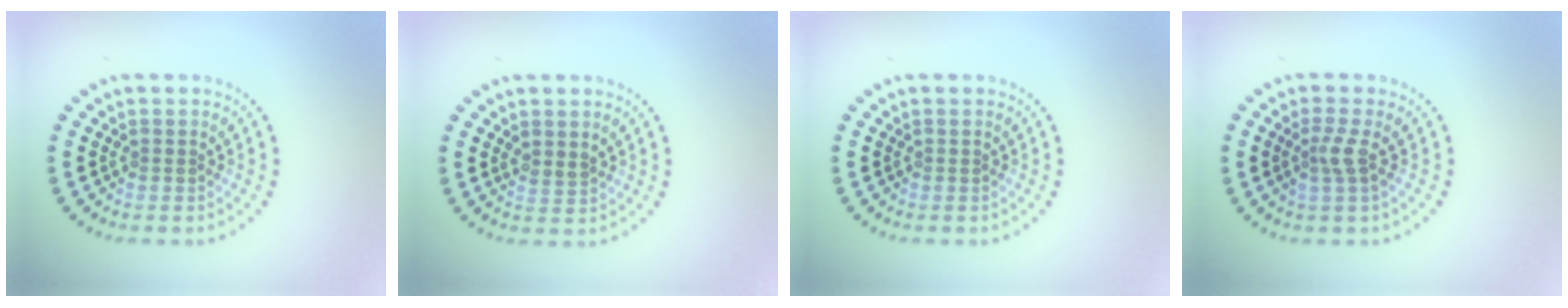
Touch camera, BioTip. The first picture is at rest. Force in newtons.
{"total": 0.9, "press": 0.6, "slide": 0.6}
{"total": 0.0}
{"total": 1.9, "press": 1.4, "slide": 1.2}